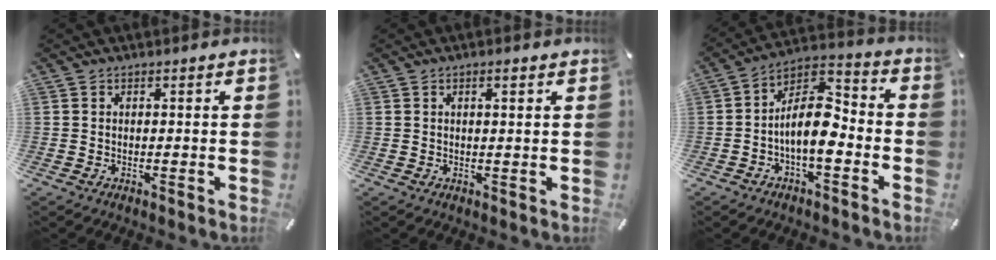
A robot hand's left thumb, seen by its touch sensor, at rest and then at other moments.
{"total": 1.4, "force": [0.6, 0.1, 1.3], "torque": [-0.026, -0.001, 0.009]}
{"total": 12.3, "force": [-3.5, 6.3, 10.0], "torque": [-0.201, 0.006, -0.064]}